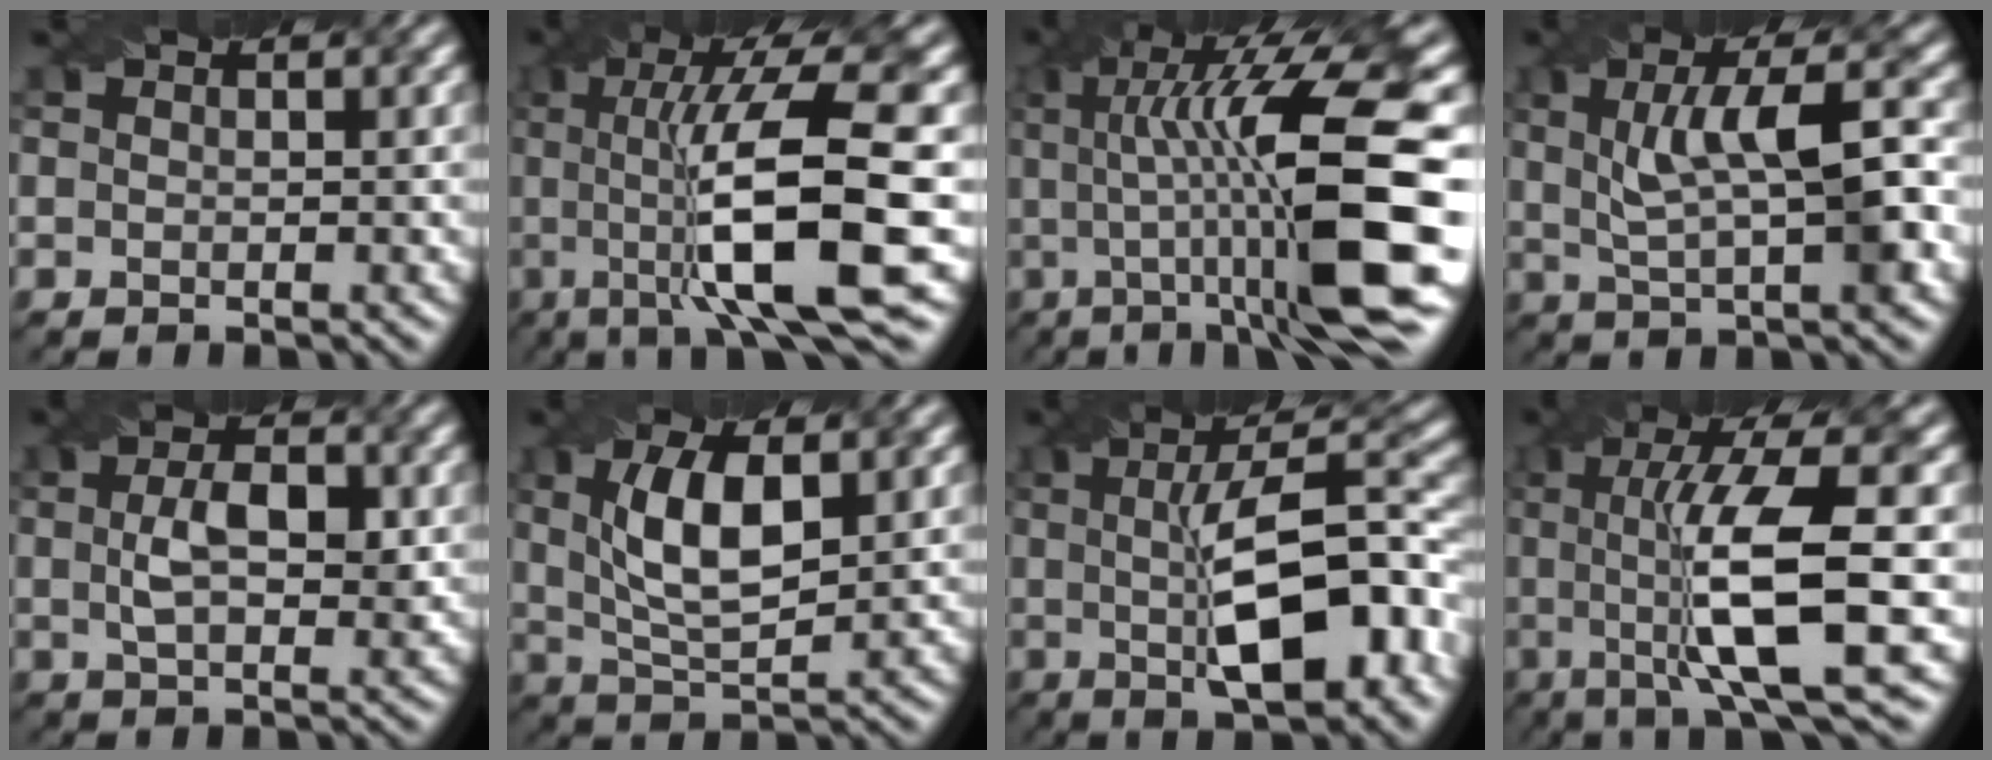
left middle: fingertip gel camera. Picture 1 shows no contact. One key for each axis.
{"total": 13.2, "fx": -1.0, "fy": 3.0, "fz": 12.8, "tx": -0.192, "ty": 0.003, "tz": -0.022}
{"total": 14.7, "fx": -0.4, "fy": 3.0, "fz": 14.4, "tx": -0.210, "ty": 0.014, "tz": -0.005}
{"total": 7.5, "fx": 1.4, "fy": 2.1, "fz": 7.0, "tx": -0.115, "ty": 0.010, "tz": 0.024}
{"total": 4.5, "fx": 0.5, "fy": 2.3, "fz": 3.9, "tx": -0.074, "ty": 0.003, "tz": 0.007}
{"total": 6.7, "fx": 1.6, "fy": 2.7, "fz": 6.0, "tx": -0.116, "ty": 0.005, "tz": 0.032}
{"total": 11.1, "fx": -0.8, "fy": 3.5, "fz": 10.5, "tx": -0.149, "ty": 0.005, "tz": -0.012}
{"total": 11.6, "fx": -0.4, "fy": 2.8, "fz": 11.3, "tx": -0.183, "ty": 0.003, "tz": -0.005}